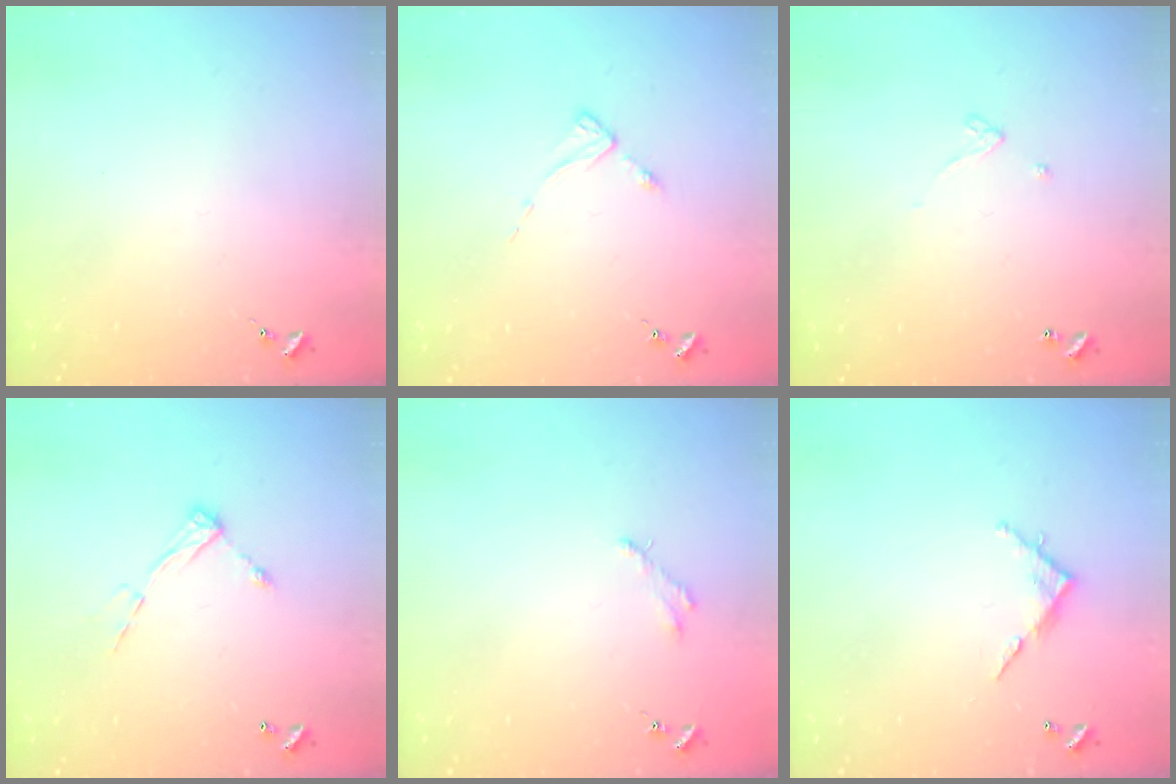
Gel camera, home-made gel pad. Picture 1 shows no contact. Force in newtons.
{"total": 2.6, "press": 2.6, "slide": 0.3}
{"total": 2.6, "press": 2.6, "slide": 0.2}
{"total": 8.2, "press": 8.2, "slide": 0.5}
{"total": 2.5, "press": 2.5, "slide": 0.2}
{"total": 5.7, "press": 5.7, "slide": 0.4}